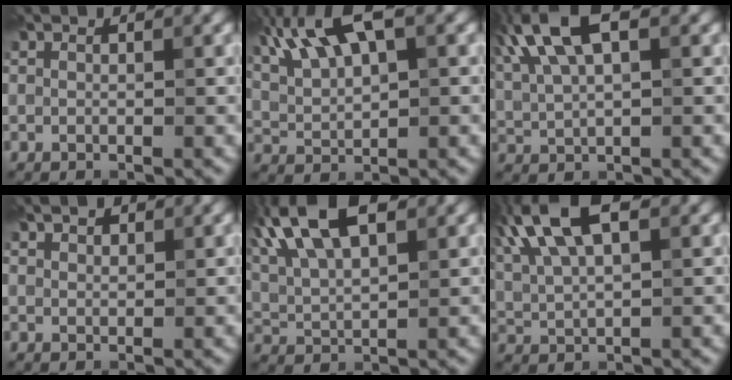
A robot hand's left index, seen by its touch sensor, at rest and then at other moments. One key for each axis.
{"total": 8.6, "fx": 4.7, "fy": 3.2, "fz": 6.5, "tx": -0.138, "ty": 0.023, "tz": 0.088}
{"total": 9.1, "fx": 4.2, "fy": 3.8, "fz": 7.1, "tx": -0.160, "ty": 0.028, "tz": 0.071}
{"total": 1.6, "fx": 1.3, "fy": 0.6, "fz": 0.5, "tx": -0.010, "ty": 0.002, "tz": 0.020}
{"total": 11.6, "fx": 5.9, "fy": 4.9, "fz": 8.7, "tx": -0.178, "ty": 0.044, "tz": 0.086}
{"total": 10.2, "fx": 4.6, "fy": 4.3, "fz": 8.0, "tx": -0.171, "ty": 0.036, "tz": 0.074}